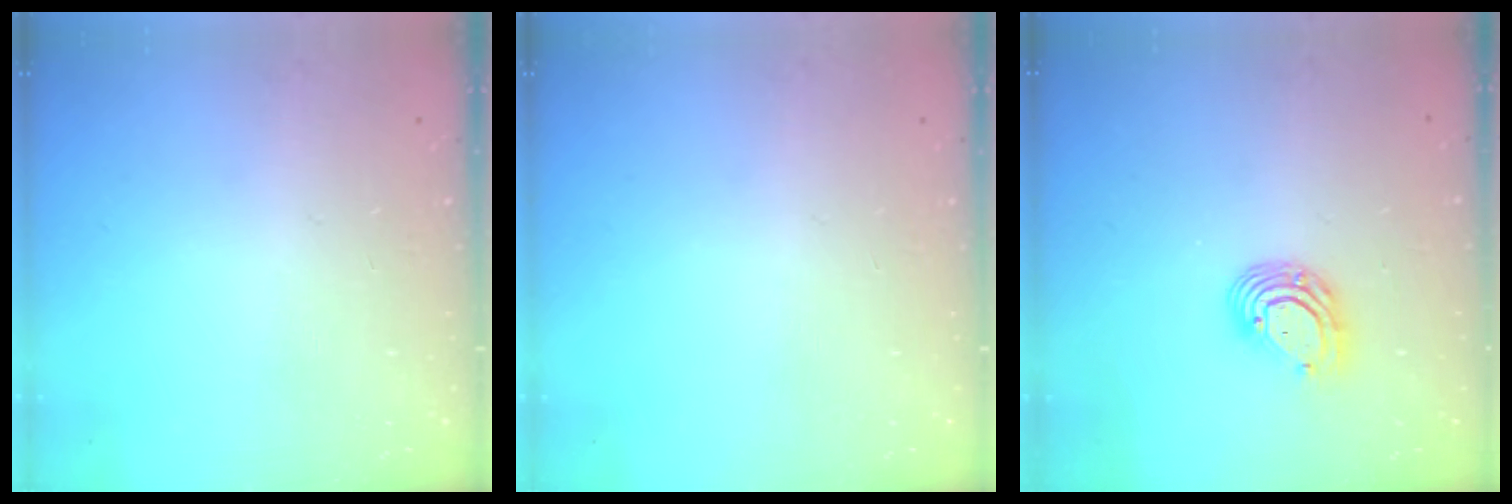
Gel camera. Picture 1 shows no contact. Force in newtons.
{"total": 0.0}
{"total": 8.8, "press": 8.6, "slide": 1.7}